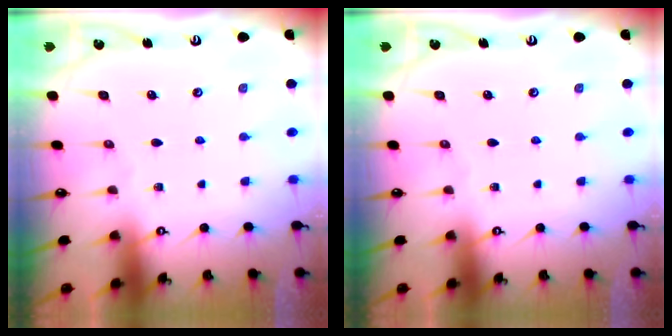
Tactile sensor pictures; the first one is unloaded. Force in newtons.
{"total": 0.0}